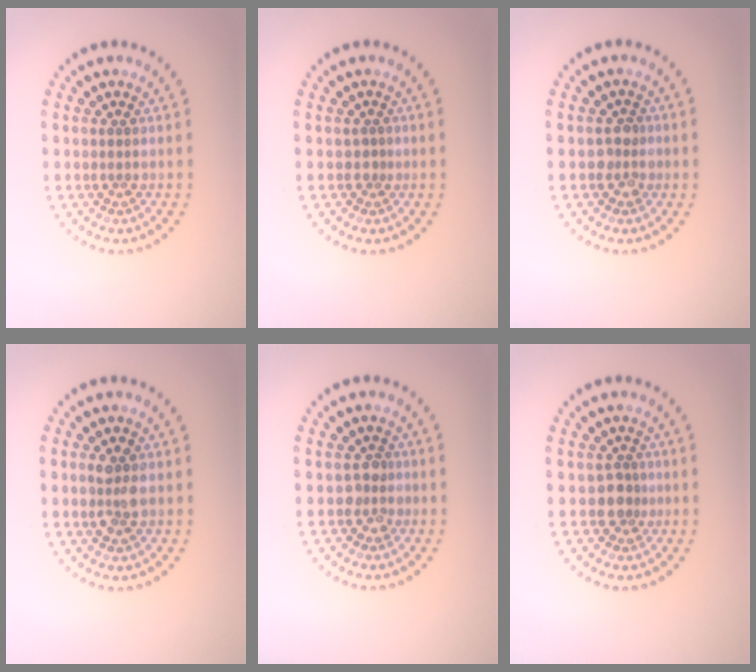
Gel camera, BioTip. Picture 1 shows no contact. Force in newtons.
{"total": 0.6, "press": 0.4, "slide": 0.5}
{"total": 1.8, "press": 1.6, "slide": 0.6}
{"total": 2.6, "press": 2.6, "slide": 0.2}
{"total": 1.8, "press": 1.6, "slide": 0.7}
{"total": 2.0, "press": 1.7, "slide": 1.0}